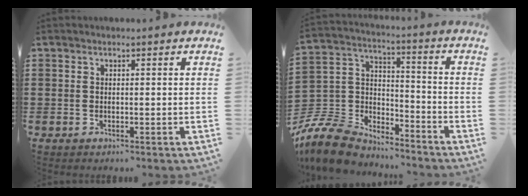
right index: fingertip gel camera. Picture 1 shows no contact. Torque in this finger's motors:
{"motor_torque": [0.34, 0.52, -0.06, -0.21]}